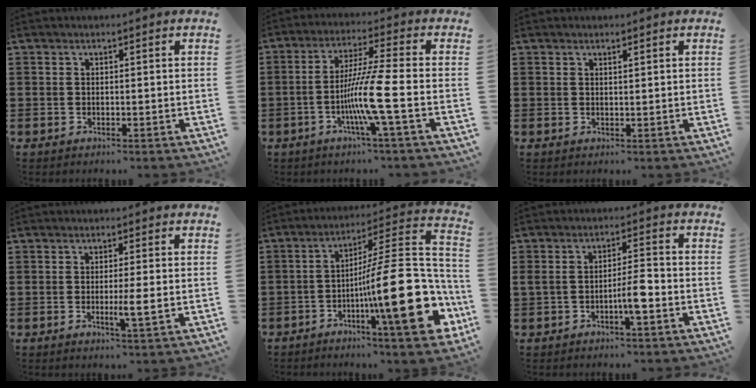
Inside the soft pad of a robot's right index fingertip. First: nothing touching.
{"total": 9.0, "force": [-3.0, -0.9, 8.5], "torque": [-0.165, -0.017, -0.062]}
{"total": 0.6, "force": [0.6, 0.1, 0.3], "torque": [-0.007, 0.000, 0.011]}
{"total": 3.4, "force": [-0.6, -0.1, 3.3], "torque": [-0.056, -0.008, -0.013]}
{"total": 19.6, "force": [-5.3, 3.8, 18.5], "torque": [-0.276, -0.015, -0.089]}
{"total": 4.9, "force": [-1.9, 1.1, 4.4], "torque": [-0.077, 0.007, -0.036]}